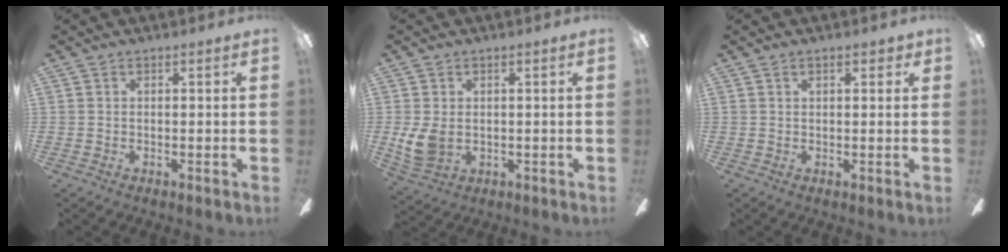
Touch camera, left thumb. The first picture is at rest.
{"total": 6.1, "force": [0.3, 4.1, 4.4], "torque": [-0.104, -0.001, 0.008]}
{"total": 3.1, "force": [1.6, 1.1, 2.3], "torque": [-0.027, -0.005, 0.022]}